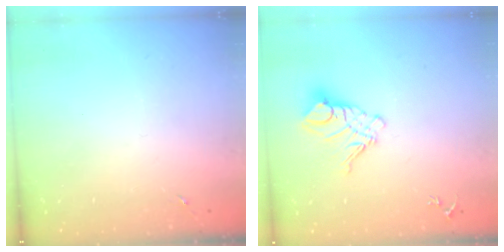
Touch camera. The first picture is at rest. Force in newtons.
{"total": 12.1, "press": 12.0, "slide": 1.2}